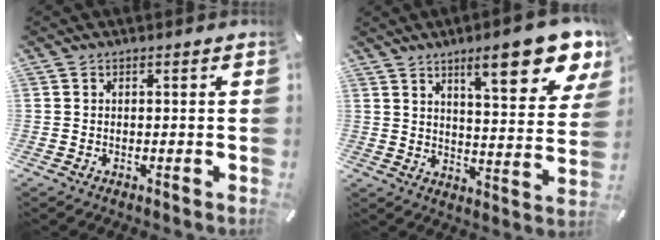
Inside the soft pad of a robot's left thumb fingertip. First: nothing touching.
{"total": 16.1, "force": [10.3, 4.4, 11.6], "torque": [-0.165, -0.060, 0.161]}